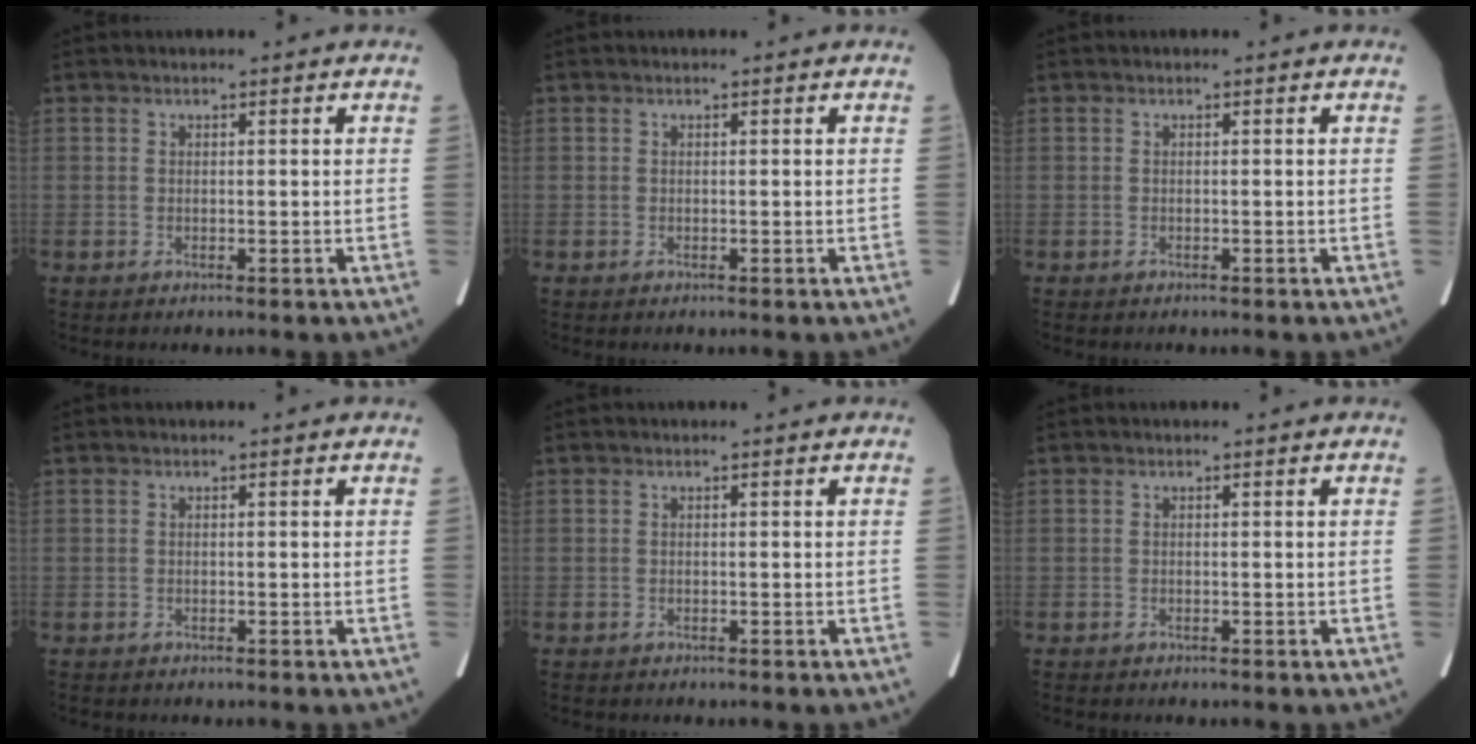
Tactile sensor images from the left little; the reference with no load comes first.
{"total": 0.0}
{"total": 0.7, "force": [-0.6, 0.3, 0.3], "torque": [-0.007, -0.001, -0.006]}
{"total": 1.1, "force": [-0.9, 0.4, 0.4], "torque": [-0.008, -0.002, -0.009]}
{"total": 1.3, "force": [-1.1, 0.5, 0.5], "torque": [-0.009, -0.003, -0.011]}
{"total": 1.2, "force": [-1.1, 0.4, 0.5], "torque": [-0.010, -0.004, -0.011]}